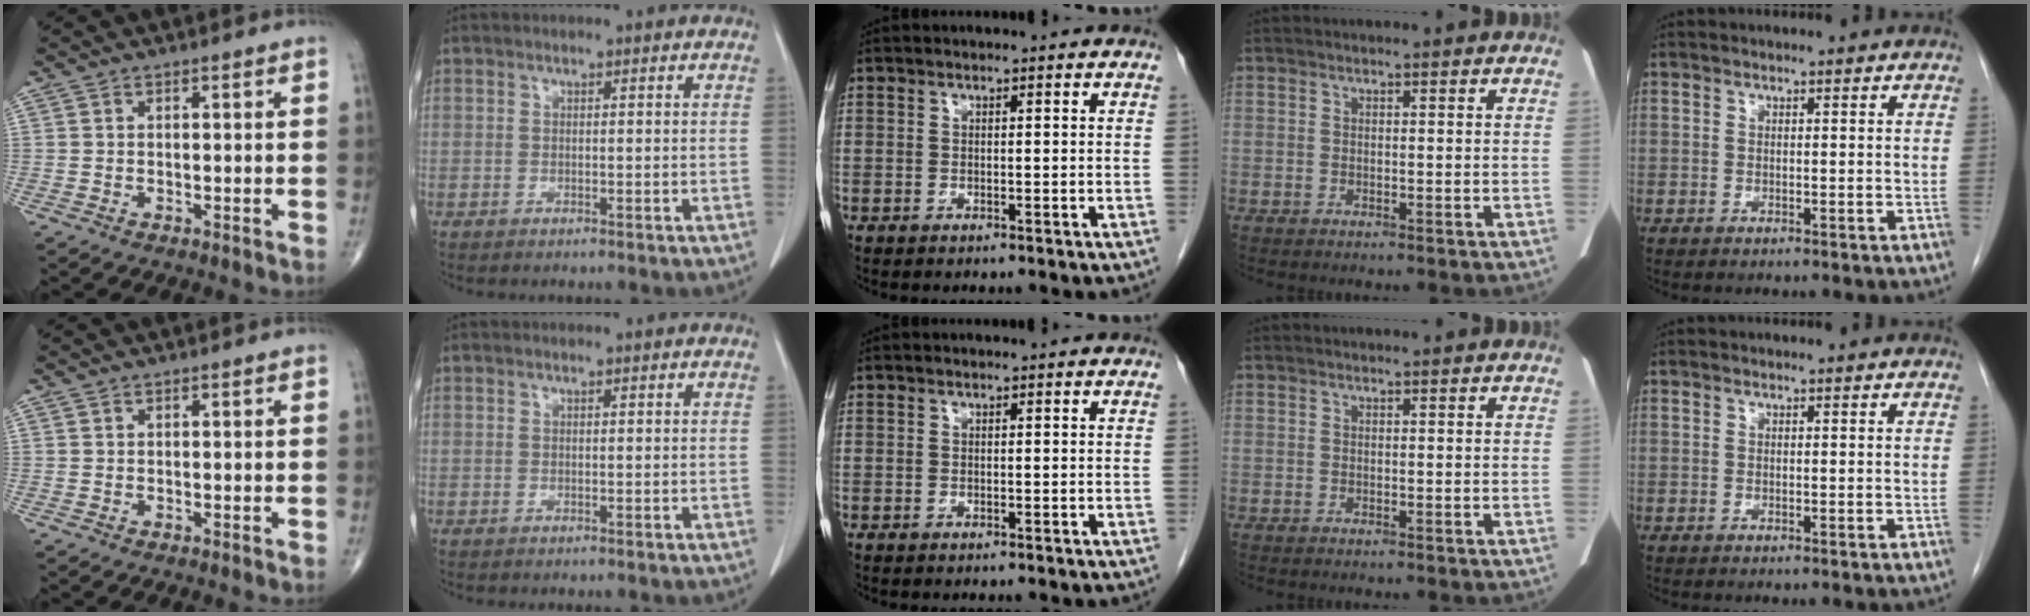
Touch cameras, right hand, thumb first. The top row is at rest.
{}